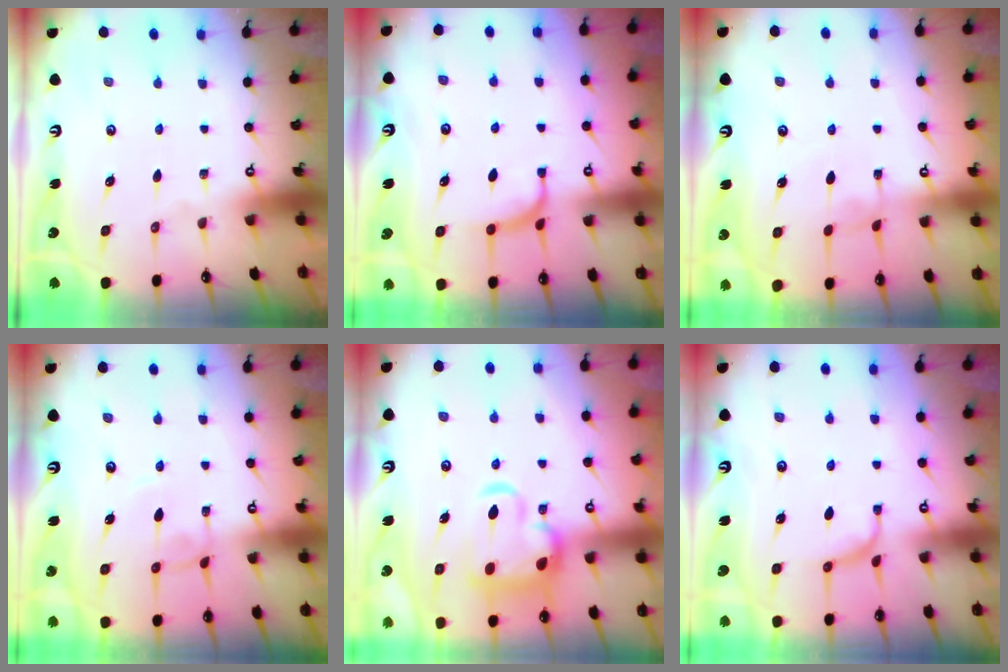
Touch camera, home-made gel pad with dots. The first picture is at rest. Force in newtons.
{"total": 0.7, "press": 0.3, "slide": 0.7}
{"total": 1.4, "press": 1.3, "slide": 0.4}
{"total": 2.6, "press": 2.6, "slide": 0.1}
{"total": 8.3, "press": 8.1, "slide": 1.8}
{"total": 0.9, "press": 0.2, "slide": 0.9}